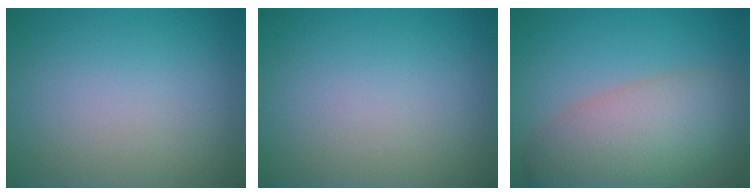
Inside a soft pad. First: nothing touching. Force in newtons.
{"total": 0.0}
{"total": 8.0, "press": 8.0, "slide": 0.6}